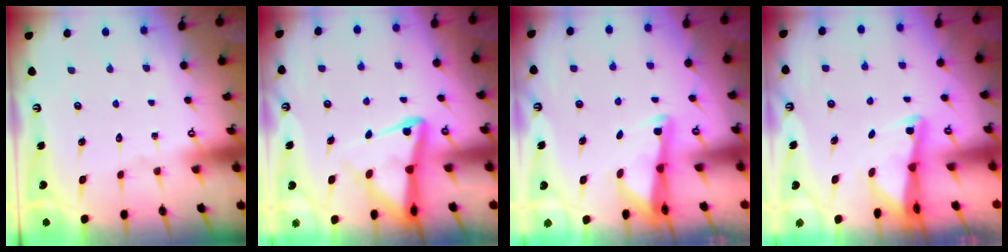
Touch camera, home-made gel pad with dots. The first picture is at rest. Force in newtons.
{"total": 7.6, "press": 7.6, "slide": 0.8}
{"total": 2.7, "press": 2.7, "slide": 0.4}
{"total": 2.0, "press": 2.0, "slide": 0.3}